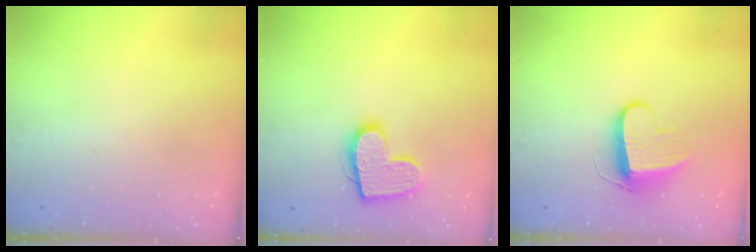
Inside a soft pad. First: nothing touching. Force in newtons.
{"total": 13.9, "press": 13.9, "slide": 0.9}
{"total": 9.0, "press": 9.0, "slide": 0.6}